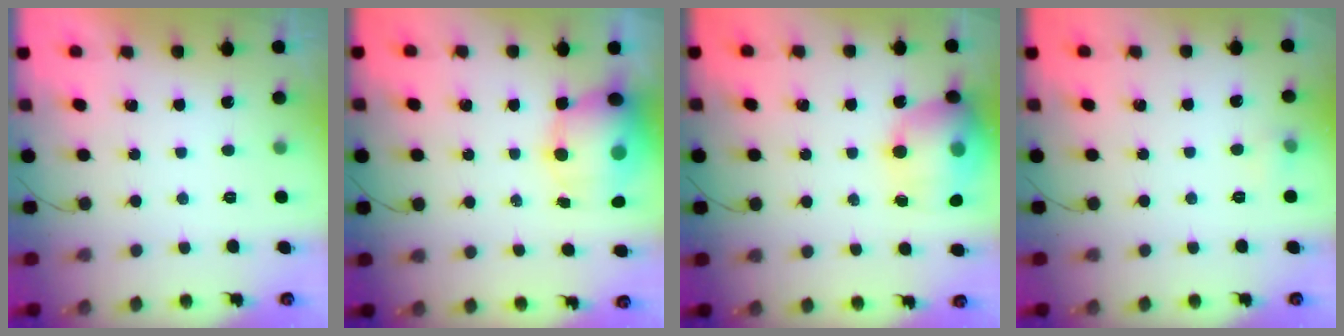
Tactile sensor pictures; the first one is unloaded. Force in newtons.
{"total": 13.4, "press": 12.9, "slide": 3.5}
{"total": 17.8, "press": 17.5, "slide": 3.0}
{"total": 7.9, "press": 4.1, "slide": 6.8}